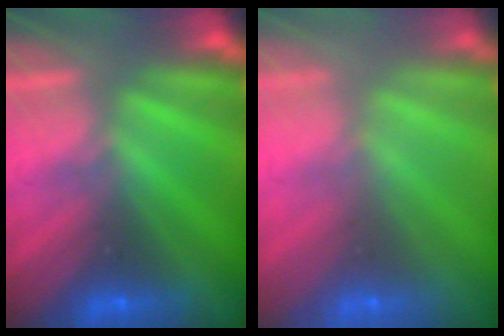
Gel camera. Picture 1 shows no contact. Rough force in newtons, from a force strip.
{"total": 13.7}